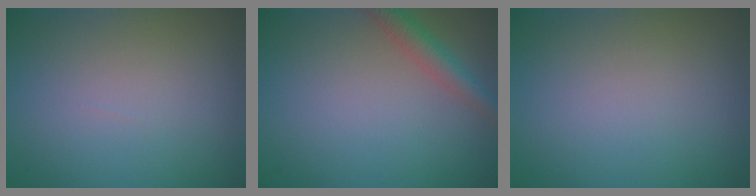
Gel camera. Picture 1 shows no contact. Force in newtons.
{"total": 2.6, "press": 2.6, "slide": 0.1}
{"total": 0.0}